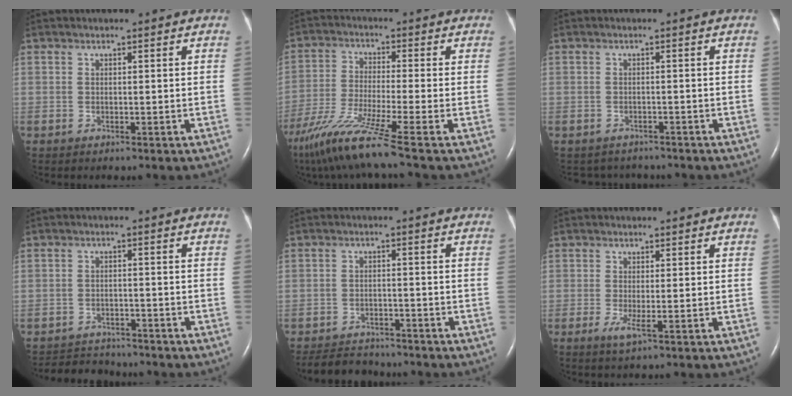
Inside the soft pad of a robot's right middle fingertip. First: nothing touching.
{"total": 11.5, "force": [-8.3, -2.1, 7.7], "torque": [-0.146, -0.047, -0.152]}
{"total": 3.8, "force": [-3.6, 1.2, 0.0], "torque": [-0.001, 0.002, -0.047]}
{"total": 5.4, "force": [-5.3, 1.1, -0.1], "torque": [0.000, 0.000, -0.084]}
{"total": 6.0, "force": [-5.8, 1.5, 0.7], "torque": [-0.013, -0.007, -0.093]}
{"total": 2.1, "force": [-0.6, 0.1, 2.0], "torque": [-0.041, -0.007, -0.008]}